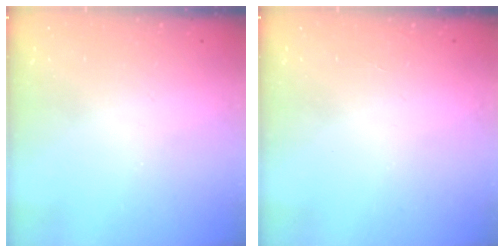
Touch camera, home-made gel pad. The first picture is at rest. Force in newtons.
{"total": 0.0}